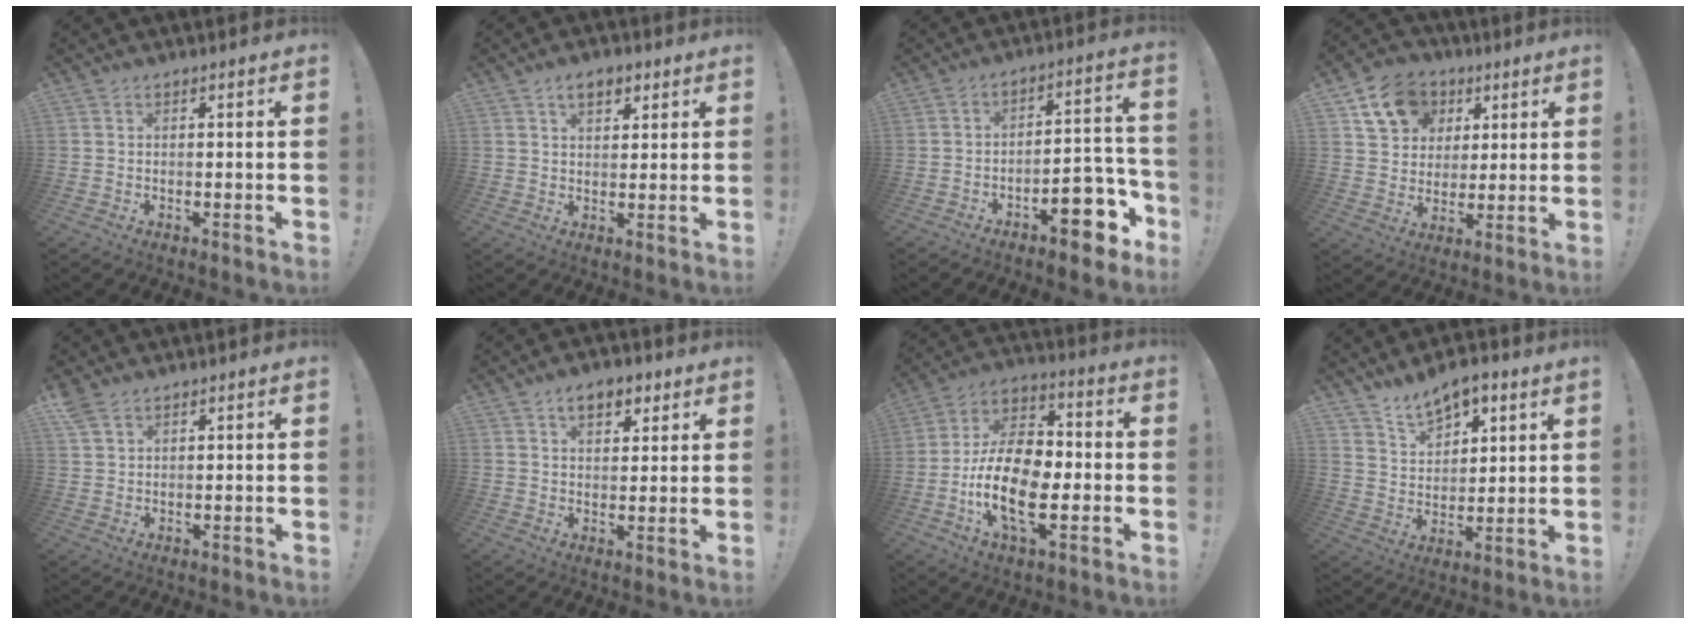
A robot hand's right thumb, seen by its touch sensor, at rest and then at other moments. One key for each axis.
{"total": 6.2, "fx": 3.3, "fy": 3.8, "fz": 3.6, "tx": -0.039, "ty": -0.007, "tz": 0.055}
{"total": 13.8, "fx": -8.1, "fy": 5.5, "fz": 9.7, "tx": -0.095, "ty": 0.056, "tz": -0.130}
{"total": 13.5, "fx": 6.0, "fy": 11.0, "fz": 5.2, "tx": -0.069, "ty": -0.022, "tz": 0.118}
{"total": 4.0, "fx": 2.9, "fy": 1.9, "fz": 1.9, "tx": -0.036, "ty": -0.011, "tz": 0.057}
{"total": 7.7, "fx": 4.2, "fy": 4.8, "fz": 4.4, "tx": -0.051, "ty": -0.012, "tz": 0.073}
{"total": 18.3, "fx": -5.1, "fy": 10.0, "fz": 14.5, "tx": -0.284, "ty": 0.018, "tz": -0.084}
{"total": 8.9, "fx": 6.9, "fy": 4.7, "fz": 3.0, "tx": -0.056, "ty": -0.043, "tz": 0.133}